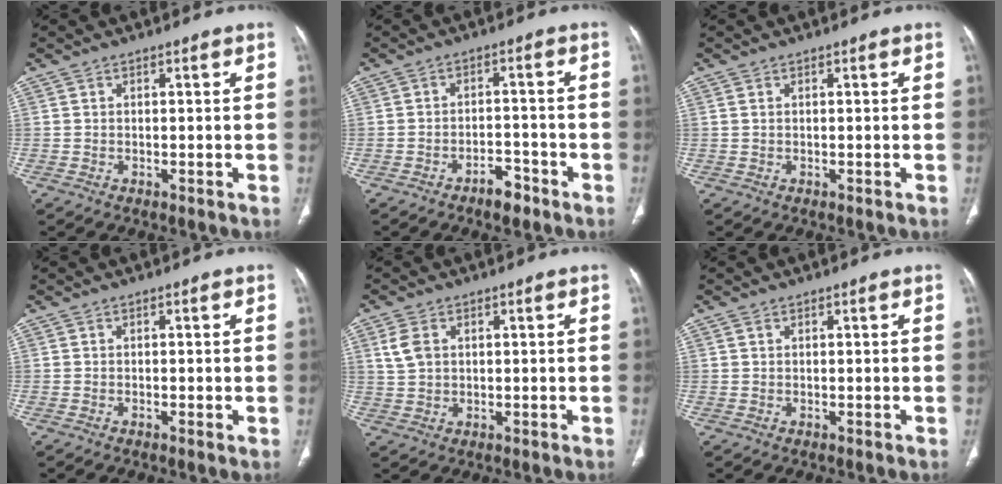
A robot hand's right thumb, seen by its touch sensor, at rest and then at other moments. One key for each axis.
{"total": 4.4, "fx": -3.1, "fy": 2.0, "fz": 2.3, "tx": -0.028, "ty": 0.025, "tz": -0.046}
{"total": 0.6, "fx": 0.3, "fy": 0.3, "fz": 0.3, "tx": -0.009, "ty": 0.005, "tz": 0.008}
{"total": 0.8, "fx": -0.1, "fy": 0.3, "fz": 0.8, "tx": -0.013, "ty": -0.002, "tz": -0.002}
{"total": 4.7, "fx": 1.6, "fy": 3.3, "fz": 2.9, "tx": -0.058, "ty": 0.000, "tz": 0.038}
{"total": 0.6, "fx": 0.3, "fy": 0.4, "fz": 0.3, "tx": -0.007, "ty": 0.004, "tz": 0.007}